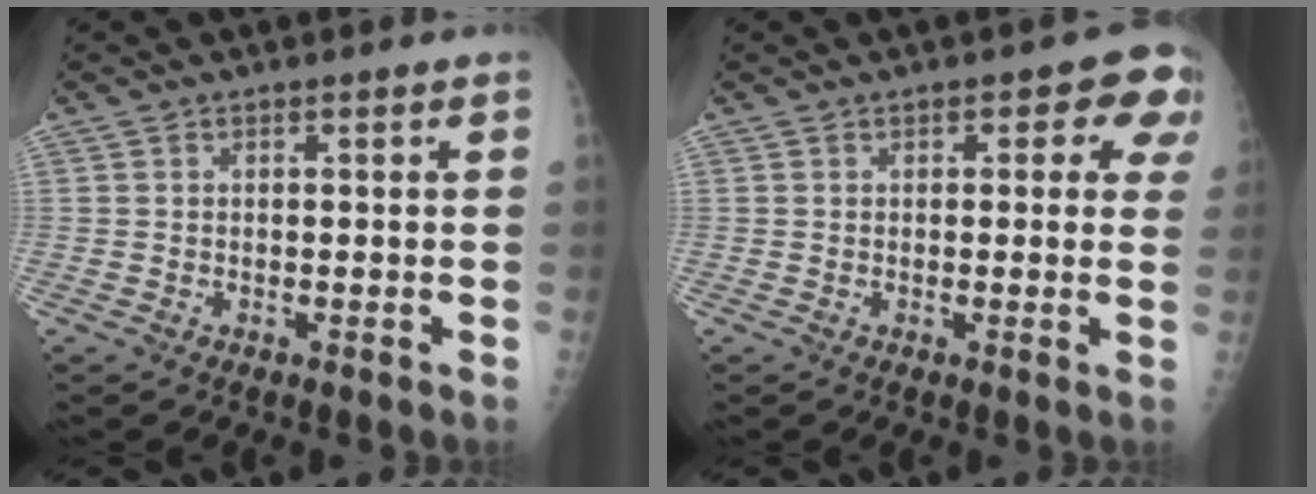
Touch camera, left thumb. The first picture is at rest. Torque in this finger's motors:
{"motor_torque": [-0.08, 0.23, 0.14, 0.07, 0.05]}